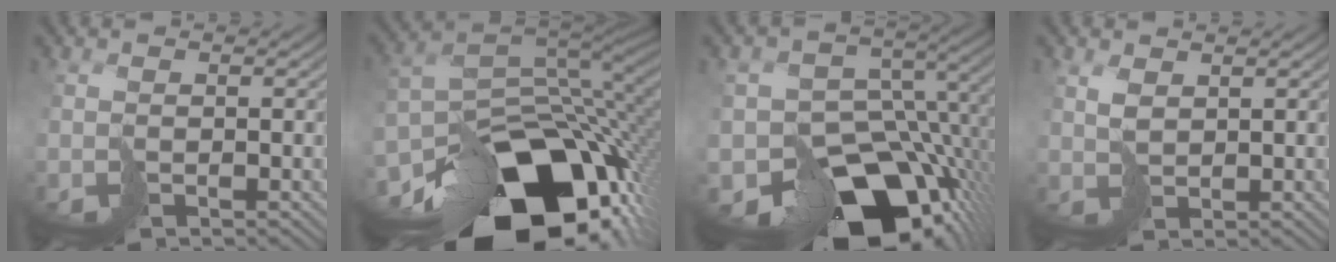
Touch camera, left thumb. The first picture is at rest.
{"total": 18.8, "force": [-9.4, 10.9, 12.1], "torque": [-0.247, -0.027, -0.142]}
{"total": 16.3, "force": [-7.6, 11.4, 8.8], "torque": [-0.153, -0.056, -0.107]}
{"total": 2.3, "force": [1.3, 1.3, 1.5], "torque": [-0.039, 0.000, 0.028]}